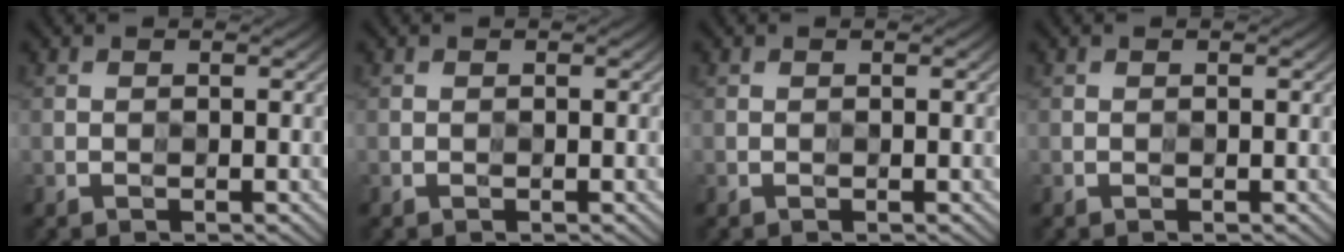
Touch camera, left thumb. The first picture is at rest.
{"total": 0.0}
{"total": 0.0}
{"total": 0.0}